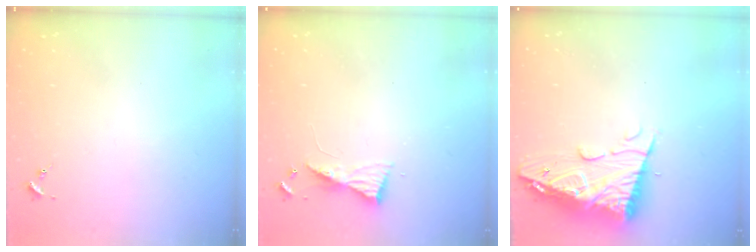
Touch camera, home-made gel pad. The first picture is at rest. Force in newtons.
{"total": 5.8, "press": 5.8, "slide": 0.5}
{"total": 13.1, "press": 13.1, "slide": 1.3}